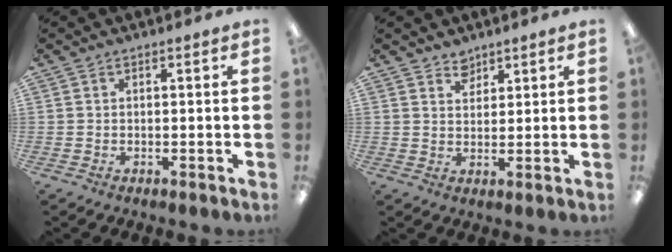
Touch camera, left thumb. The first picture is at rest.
{"total": 3.7, "force": [3.2, 1.8, 0.4], "torque": [0.001, -0.019, 0.059]}